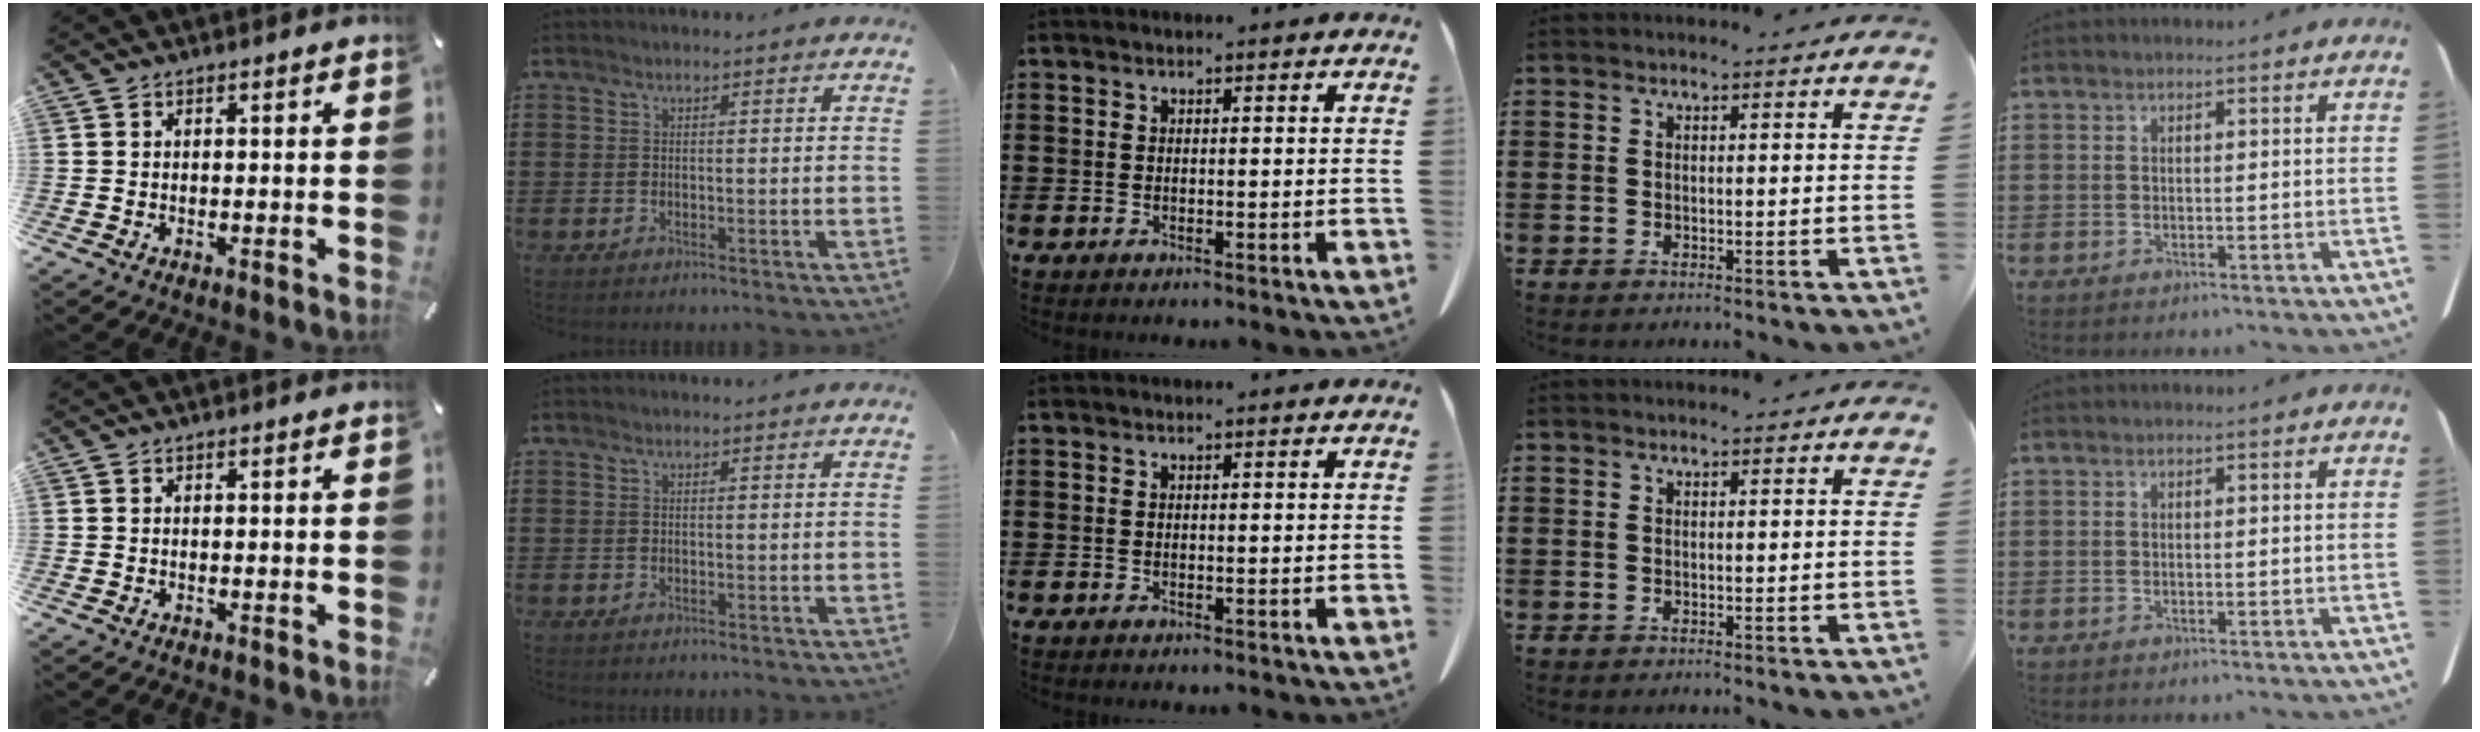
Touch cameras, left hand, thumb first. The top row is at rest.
{}